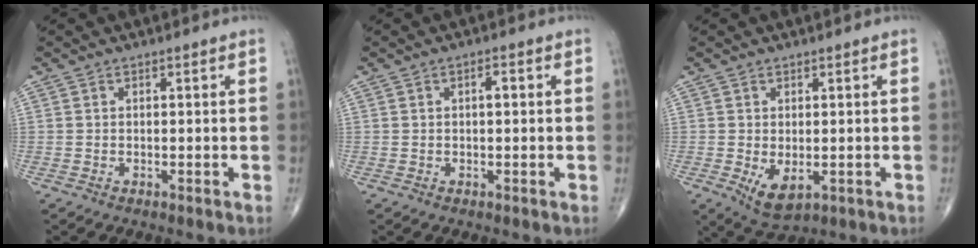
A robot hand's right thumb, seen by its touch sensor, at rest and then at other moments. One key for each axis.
{"total": 1.8, "fx": 0.3, "fy": 0.7, "fz": 1.6, "tx": -0.026, "ty": 0.002, "tz": 0.002}
{"total": 5.0, "fx": -0.9, "fy": 2.6, "fz": 4.1, "tx": -0.066, "ty": -0.009, "tz": 0.001}